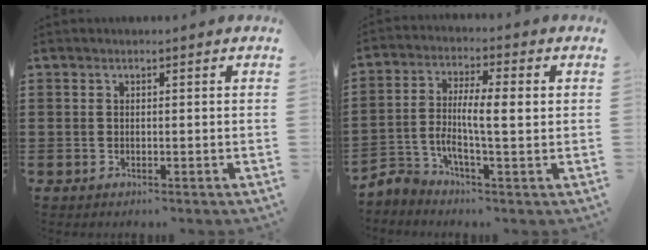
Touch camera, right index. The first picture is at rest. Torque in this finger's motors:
{"motor_torque": [0.50, -0.14, 0.35, 0.10]}